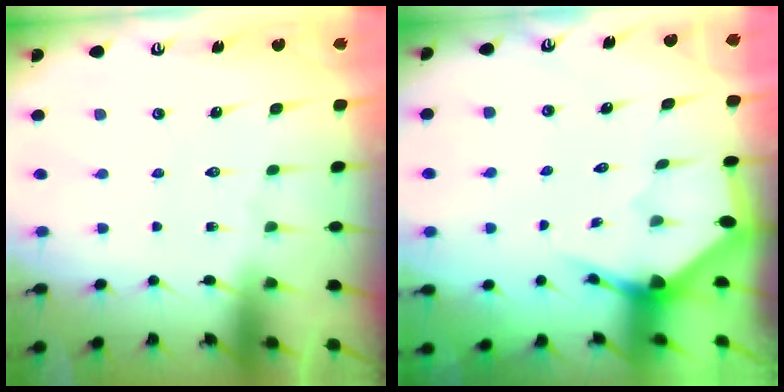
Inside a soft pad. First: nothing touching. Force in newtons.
{"total": 3.0, "press": 3.0, "slide": 0.2}